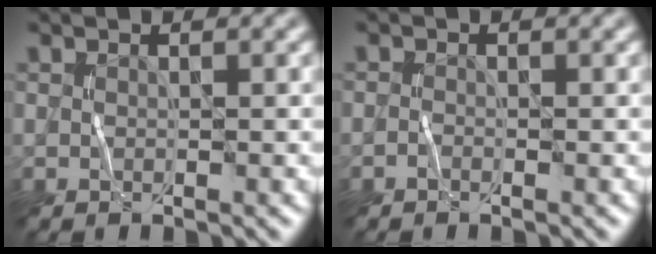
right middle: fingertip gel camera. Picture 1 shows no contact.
{"total": 0.5, "force": [-0.4, 0.3, 0.2], "torque": [-0.002, -0.001, -0.009]}